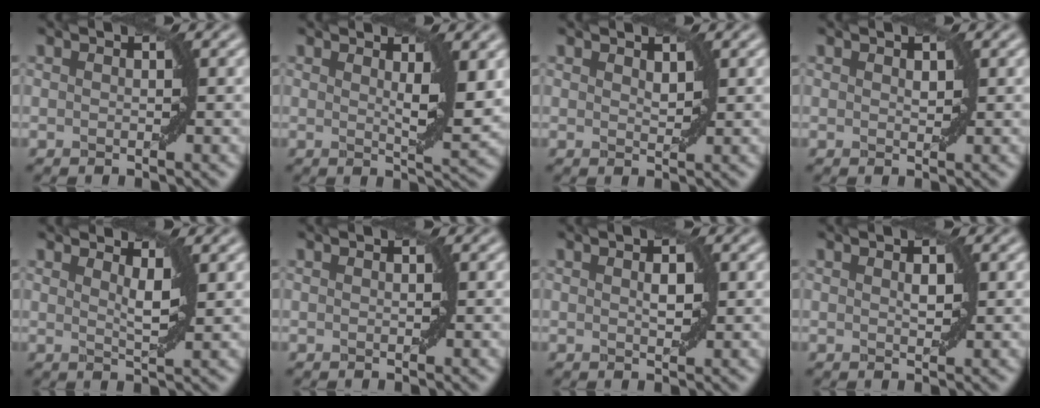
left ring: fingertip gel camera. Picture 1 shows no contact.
{"total": 3.3, "force": [1.3, 0.6, 3.0], "torque": [-0.042, -0.009, 0.022]}
{"total": 1.0, "force": [0.7, 0.4, 0.6], "torque": [-0.009, -0.001, 0.016]}
{"total": 0.7, "force": [0.4, 0.4, 0.4], "torque": [-0.006, -0.001, 0.009]}
{"total": 1.8, "force": [1.2, 0.2, 1.3], "torque": [-0.017, -0.007, 0.021]}
{"total": 0.0}
{"total": 1.4, "force": [0.3, 0.6, 1.2], "torque": [-0.020, 0.003, 0.008]}
{"total": 0.9, "force": [0.3, 0.4, 0.8], "torque": [-0.013, 0.001, 0.009]}